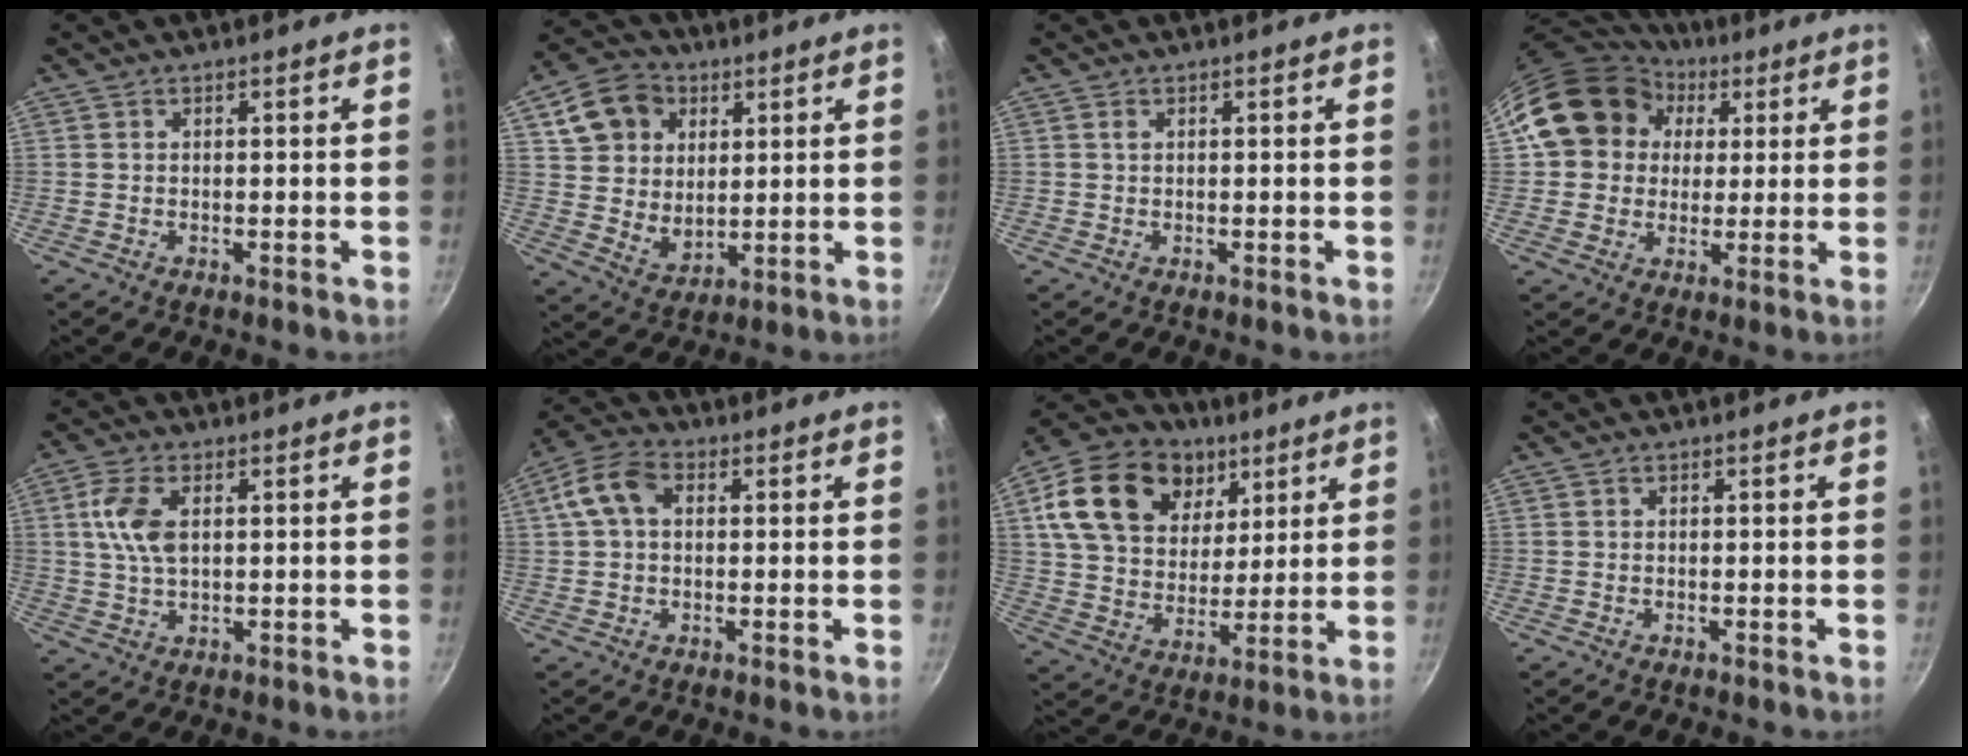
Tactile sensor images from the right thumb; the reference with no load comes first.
{"total": 13.1, "force": [4.9, 10.5, 6.1], "torque": [-0.081, -0.010, 0.091]}
{"total": 0.6, "force": [0.2, 0.4, 0.4], "torque": [-0.006, -0.001, 0.004]}
{"total": 15.4, "force": [4.6, 13.2, 6.3], "torque": [-0.082, 0.017, 0.073]}
{"total": 7.5, "force": [1.6, 4.1, 6.1], "torque": [-0.118, 0.005, 0.030]}
{"total": 8.3, "force": [1.6, 5.8, 5.8], "torque": [-0.108, 0.021, 0.017]}
{"total": 22.2, "force": [9.2, 15.8, 12.5], "torque": [-0.205, -0.016, 0.159]}
{"total": 0.0}